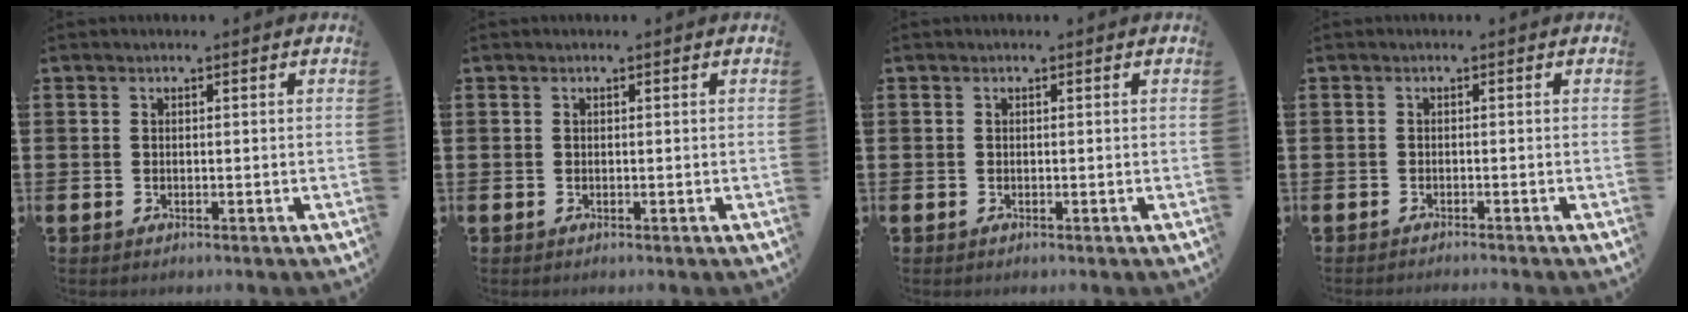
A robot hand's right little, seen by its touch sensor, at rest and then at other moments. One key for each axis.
{"total": 0.0}
{"total": 0.0}
{"total": 0.6, "fx": -0.6, "fy": -0.2, "fz": 0.0, "tx": 0.000, "ty": -0.002, "tz": -0.013}